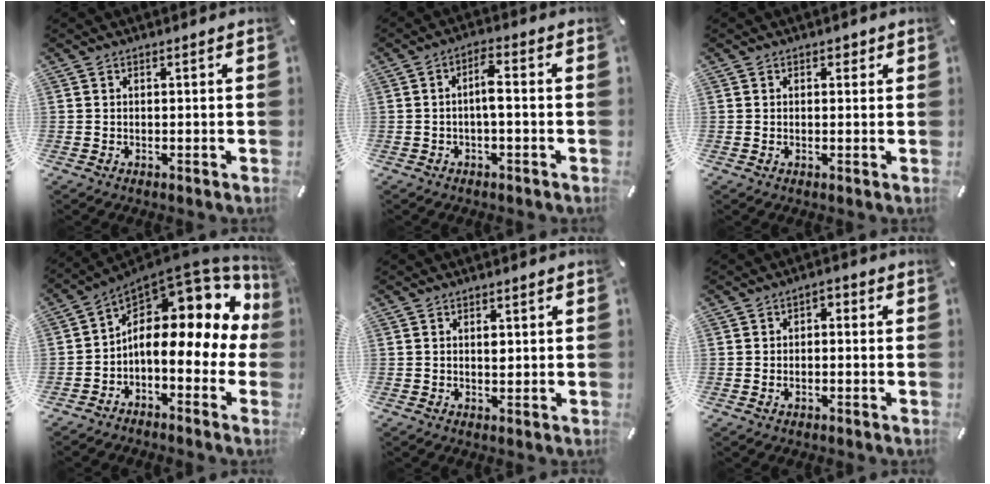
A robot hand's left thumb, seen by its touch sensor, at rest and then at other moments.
{"total": 4.5, "force": [-0.6, 1.4, 4.2], "torque": [-0.077, 0.013, -0.012]}
{"total": 1.3, "force": [0.6, 1.0, 0.5], "torque": [0.005, -0.001, 0.005]}
{"total": 14.2, "force": [3.5, 7.1, 11.8], "torque": [-0.184, -0.056, 0.050]}
{"total": 1.5, "force": [0.3, 0.9, 1.2], "torque": [-0.009, -0.004, 0.002]}
{"total": 2.6, "force": [-1.3, 1.6, 1.6], "torque": [-0.021, 0.007, -0.027]}